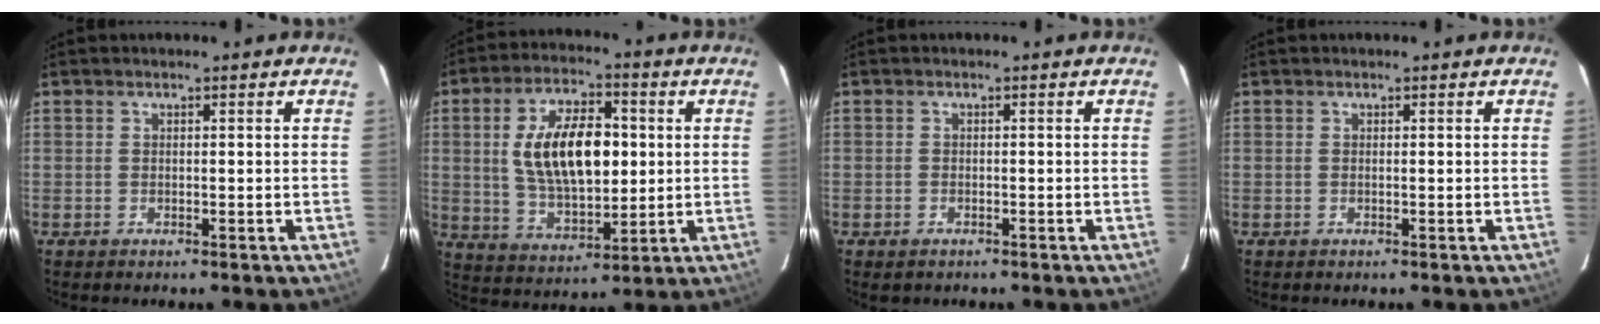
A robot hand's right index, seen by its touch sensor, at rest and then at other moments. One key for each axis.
{"total": 15.9, "fx": 2.0, "fy": 8.0, "fz": 13.5, "tx": -0.243, "ty": 0.012, "tz": 0.046}
{"total": 1.3, "fx": -0.9, "fy": 1.0, "fz": 0.3, "tx": -0.007, "ty": 0.000, "tz": -0.012}
{"total": 0.0}